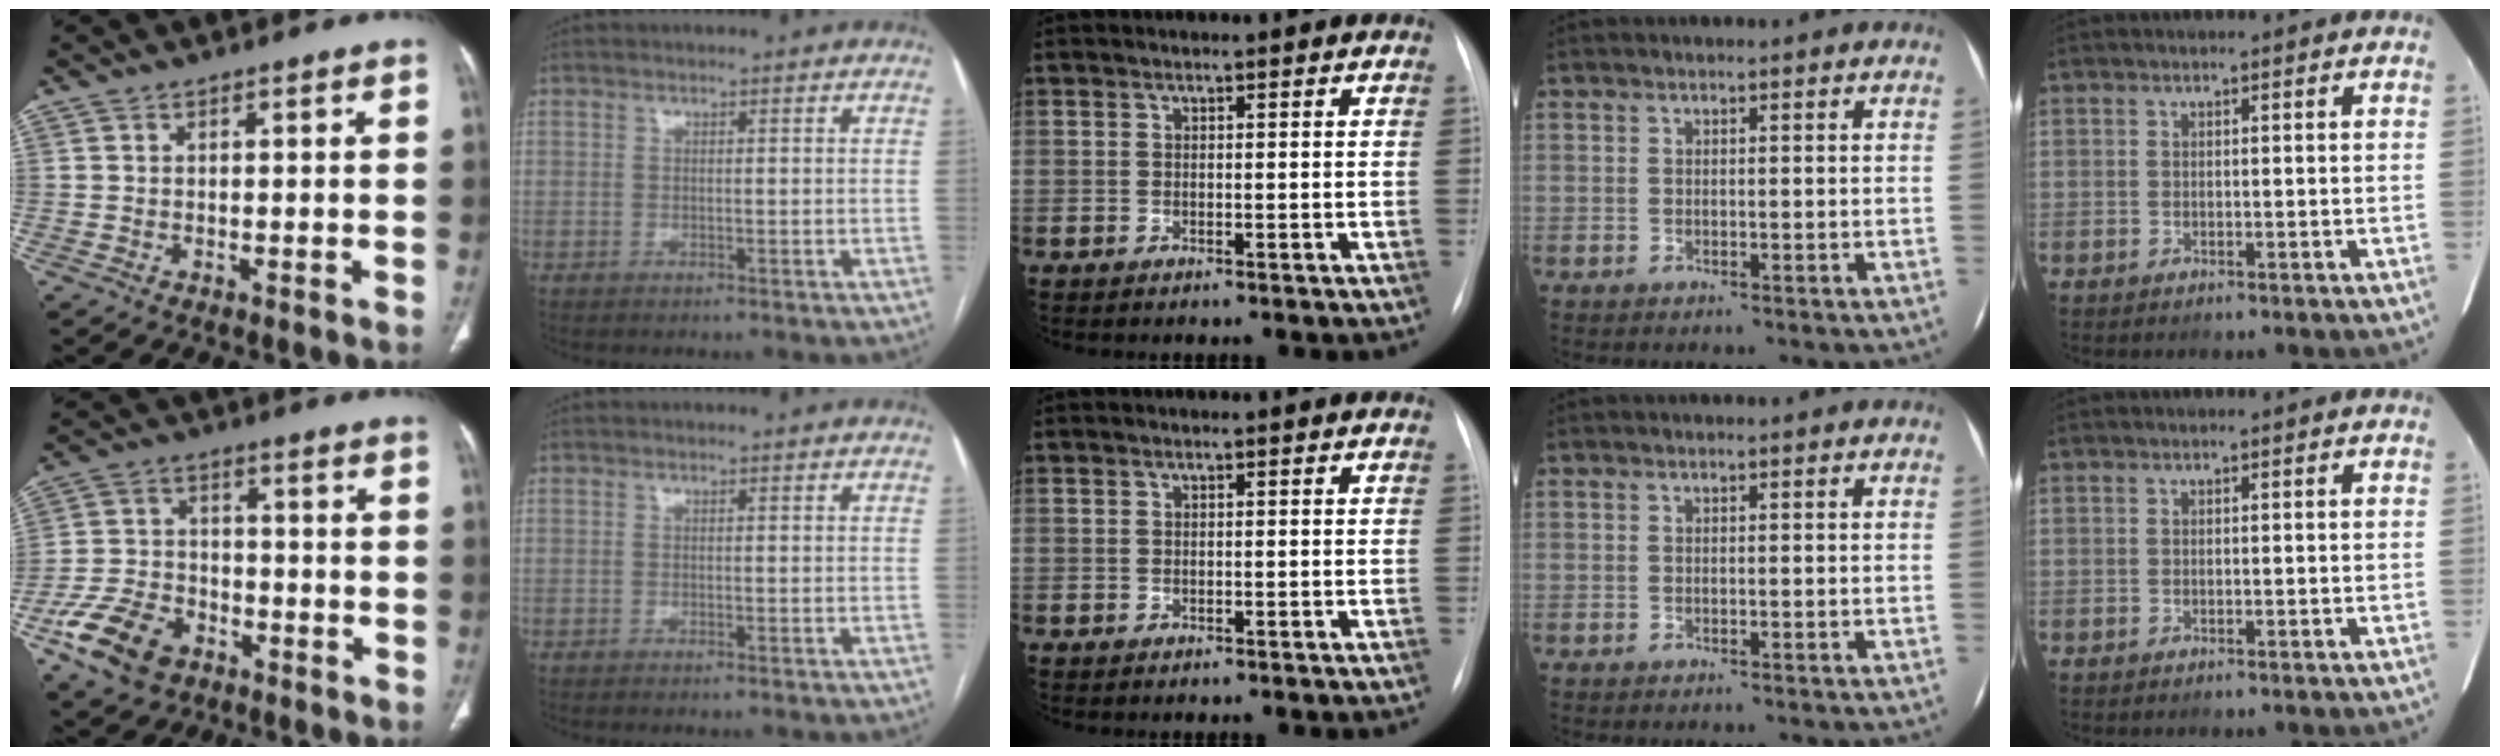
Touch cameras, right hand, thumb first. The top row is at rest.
{"thumb": {"total": 12.4, "force": [-6.6, 8.3, 6.6], "torque": [-0.116, 0.029, -0.117]}}